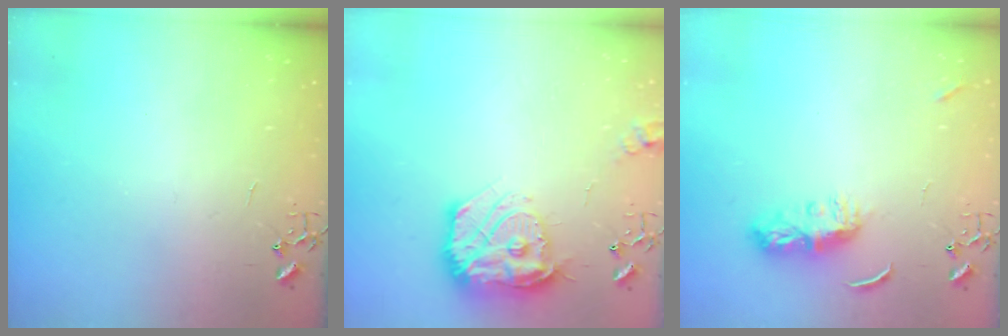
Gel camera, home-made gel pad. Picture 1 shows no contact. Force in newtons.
{"total": 18.7, "press": 18.6, "slide": 1.8}
{"total": 7.4, "press": 7.4, "slide": 0.5}